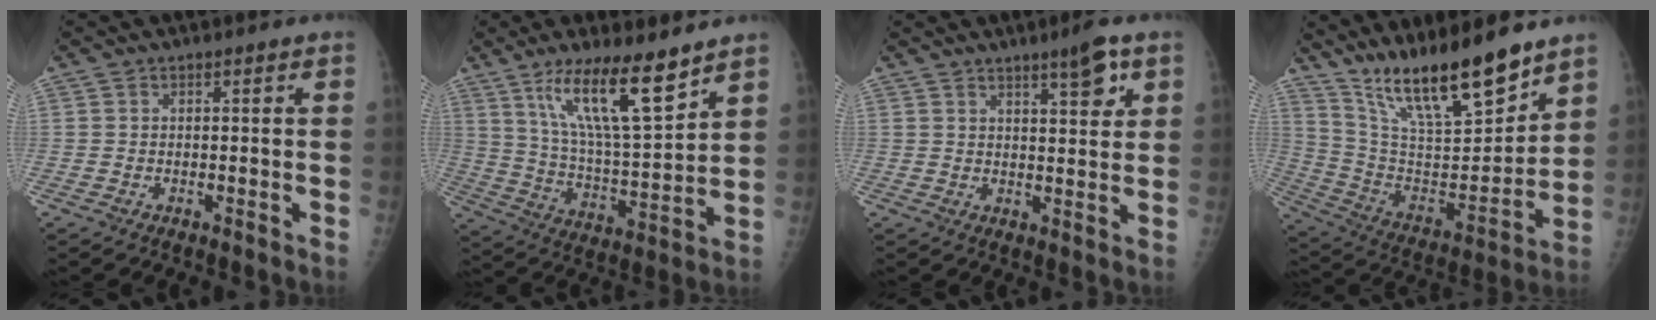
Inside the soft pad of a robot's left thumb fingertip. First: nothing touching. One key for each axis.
{"total": 16.0, "fx": 10.4, "fy": 3.3, "fz": 11.7, "tx": -0.194, "ty": -0.065, "tz": 0.199}
{"total": 6.0, "fx": 3.6, "fy": 1.2, "fz": 4.6, "tx": -0.062, "ty": -0.021, "tz": 0.053}
{"total": 21.4, "fx": 16.2, "fy": 4.8, "fz": 13.1, "tx": -0.194, "ty": -0.088, "tz": 0.295}